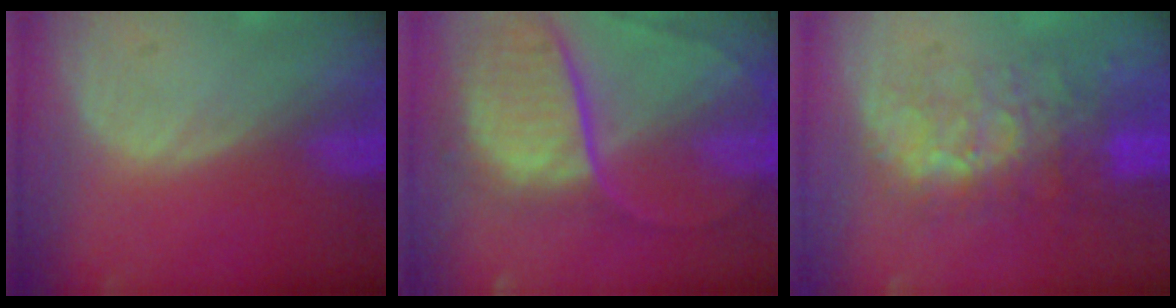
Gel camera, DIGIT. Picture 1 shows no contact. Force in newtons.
{"total": 11.0, "press": 9.2, "slide": 6.1}
{"total": 10.1, "press": 8.6, "slide": 5.3}